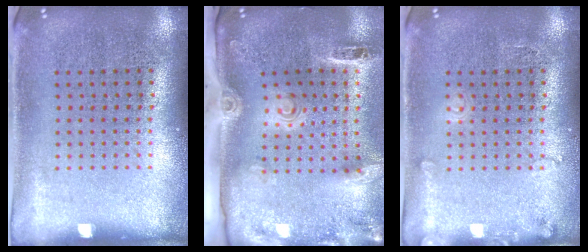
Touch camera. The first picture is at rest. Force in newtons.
{"total": 3.1, "press": 2.2, "slide": 2.2}
{"total": 1.3, "press": 1.3, "slide": 0.1}